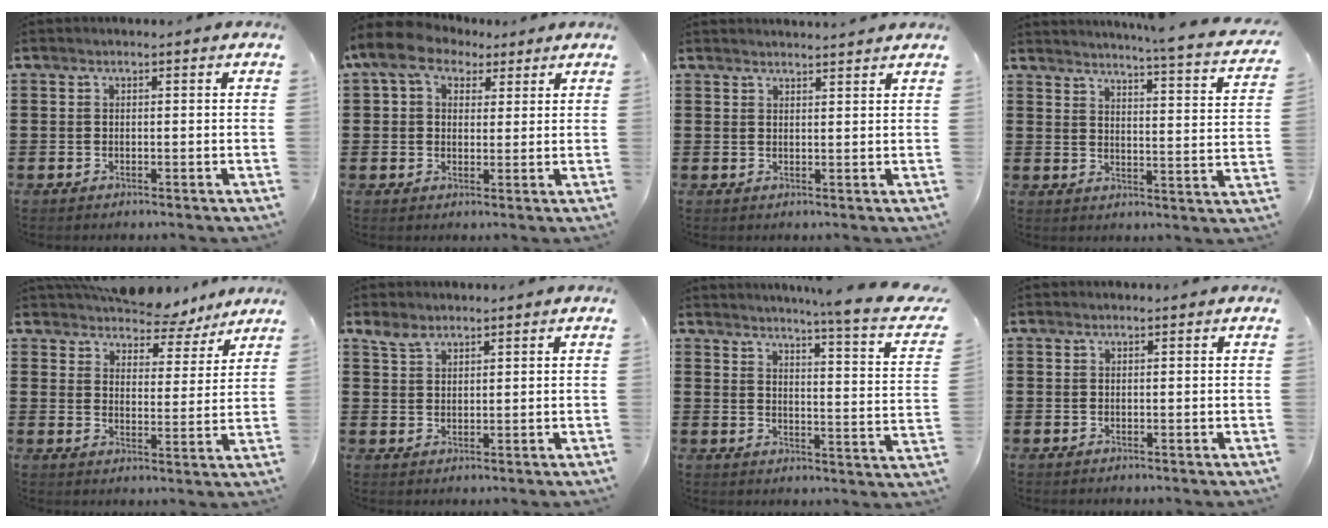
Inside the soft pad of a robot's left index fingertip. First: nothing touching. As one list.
[{"total": 6.9, "force": [4.1, 4.3, 3.3], "torque": [-0.088, 0.009, 0.077]}, {"total": 1.7, "force": [1.7, -0.1, 0.1], "torque": [-0.006, -0.002, 0.033]}, {"total": 4.0, "force": [3.6, -0.7, 1.5], "torque": [-0.042, -0.037, 0.053]}, {"total": 5.7, "force": [5.4, 1.6, 0.3], "torque": [-0.028, -0.029, 0.095]}, {"total": 3.1, "force": [2.4, 1.7, 1.1], "torque": [-0.030, 0.005, 0.046]}, {"total": 5.2, "force": [4.3, -1.0, 2.8], "torque": [-0.060, -0.044, 0.061]}, {"total": 0.0}]